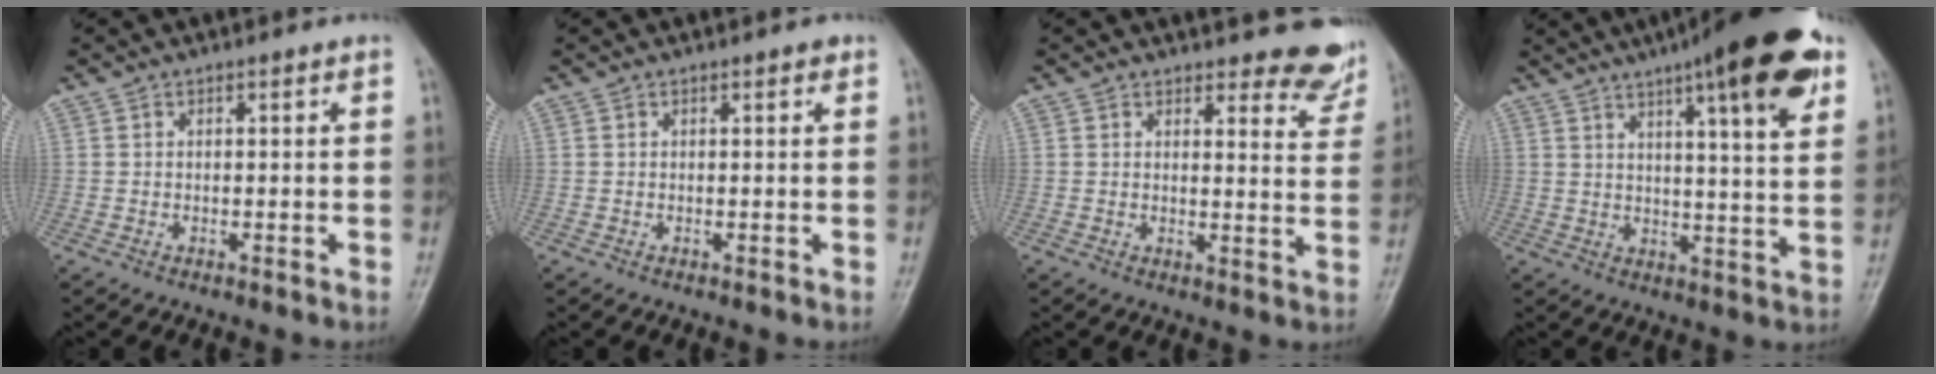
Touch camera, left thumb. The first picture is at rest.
{"total": 0.7, "force": [0.4, 0.3, 0.5], "torque": [-0.004, -0.001, 0.002]}
{"total": 7.6, "force": [7.0, 2.3, 1.6], "torque": [0.019, -0.055, 0.065]}
{"total": 18.4, "force": [10.3, 3.7, 14.9], "torque": [-0.193, -0.025, 0.139]}